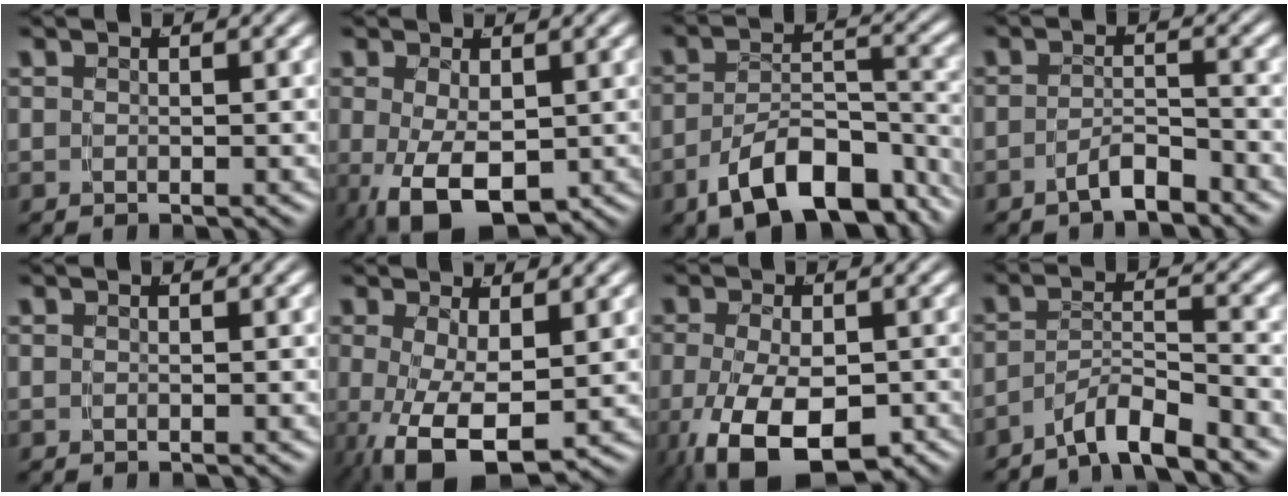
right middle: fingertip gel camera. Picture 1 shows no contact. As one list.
[{"total": 8.4, "force": [-3.9, 4.5, 5.9], "torque": [-0.122, -0.043, -0.034]}, {"total": 11.4, "force": [-7.8, 5.5, 6.2], "torque": [-0.086, -0.018, -0.112]}, {"total": 3.3, "force": [-3.0, 0.7, 1.0], "torque": [-0.004, -0.003, -0.053]}, {"total": 0.0}, {"total": 7.5, "force": [-2.1, 3.8, 6.1], "torque": [-0.117, -0.034, -0.015]}, {"total": 9.9, "force": [-4.2, 5.6, 7.0], "torque": [-0.141, -0.047, -0.040]}, {"total": 4.6, "force": [-3.8, 1.1, 2.2], "torque": [-0.025, 0.004, -0.069]}]